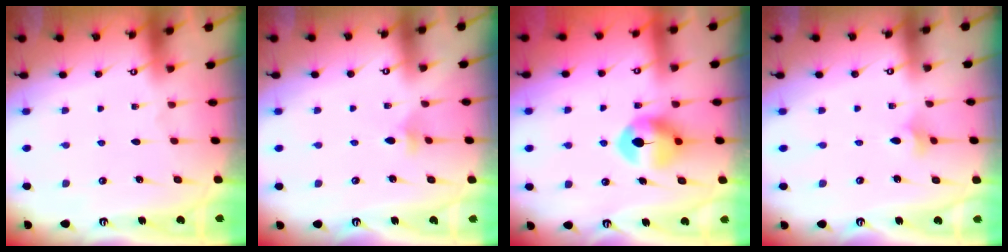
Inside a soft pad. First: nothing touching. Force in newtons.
{"total": 3.8, "press": 3.7, "slide": 0.9}
{"total": 9.9, "press": 9.9, "slide": 0.4}
{"total": 2.7, "press": 2.6, "slide": 0.7}